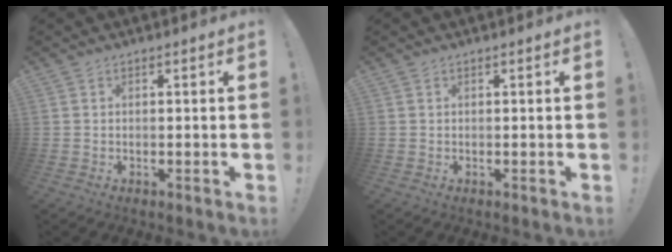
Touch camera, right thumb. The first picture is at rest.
{"total": 0.0}